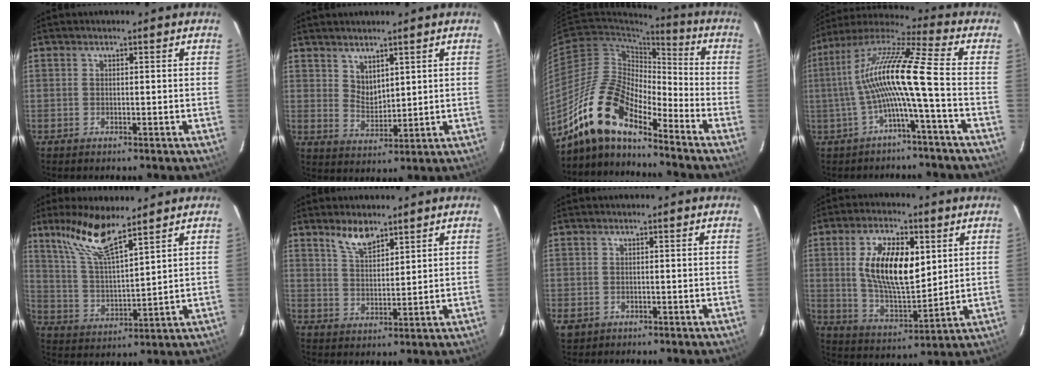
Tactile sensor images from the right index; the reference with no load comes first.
{"total": 4.3, "force": [3.2, 2.2, 1.9], "torque": [-0.027, -0.003, 0.064]}
{"total": 15.4, "force": [-12.3, 4.4, 8.2], "torque": [-0.151, 0.002, -0.244]}
{"total": 13.6, "force": [-2.4, -0.5, 13.4], "torque": [-0.252, 0.012, -0.048]}
{"total": 11.4, "force": [8.5, 1.6, 7.5], "torque": [-0.144, 0.008, 0.173]}
{"total": 5.5, "force": [4.3, 1.9, 2.9], "torque": [-0.051, 0.001, 0.085]}
{"total": 2.7, "force": [-0.5, 2.4, 1.0], "torque": [-0.018, -0.004, -0.005]}
{"total": 14.9, "force": [3.8, 6.7, 12.7], "torque": [-0.232, 0.006, 0.077]}